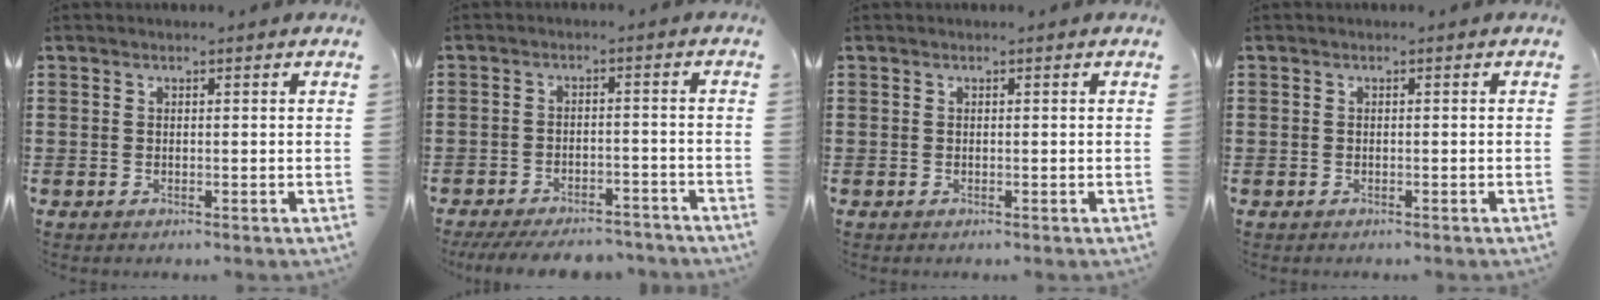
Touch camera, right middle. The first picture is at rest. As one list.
[{"total": 4.6, "force": [-4.4, 0.6, 1.2], "torque": [-0.024, 0.000, -0.090]}, {"total": 0.0}, {"total": 0.6, "force": [-0.4, 0.5, -0.1], "torque": [0.001, 0.004, -0.009]}]